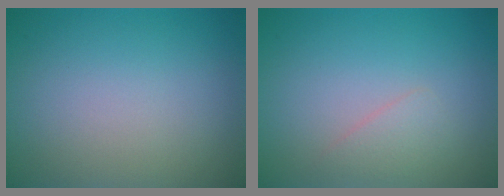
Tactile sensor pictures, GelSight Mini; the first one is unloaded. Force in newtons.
{"total": 1.4, "press": 1.4, "slide": 0.0}